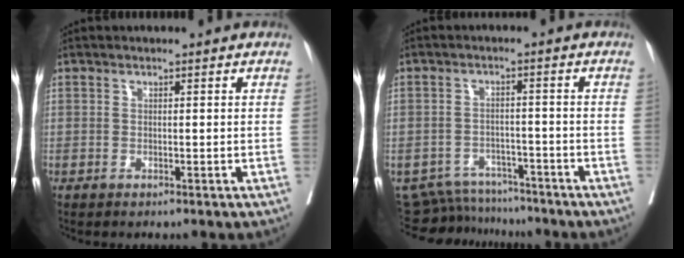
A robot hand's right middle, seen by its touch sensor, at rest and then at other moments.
{"total": 8.3, "force": [-8.0, 2.0, -0.2], "torque": [0.000, 0.010, -0.120]}